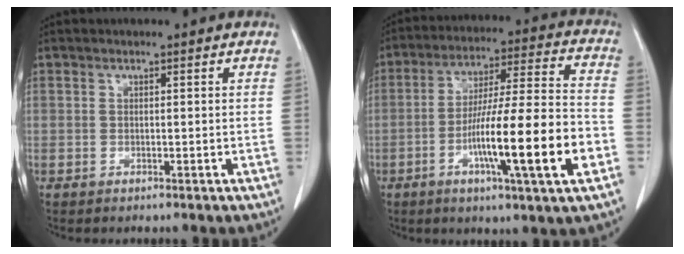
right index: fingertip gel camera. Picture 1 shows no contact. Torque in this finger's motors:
{"motor_torque": [1.39, -0.75, 0.89, 0.21]}